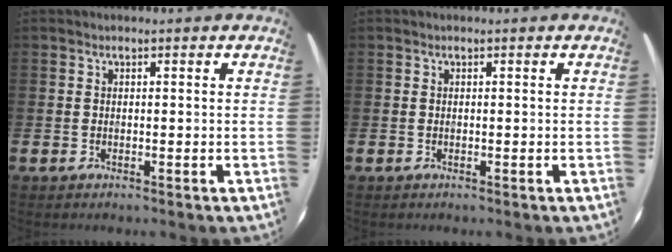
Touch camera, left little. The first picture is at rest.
{"total": 0.0}